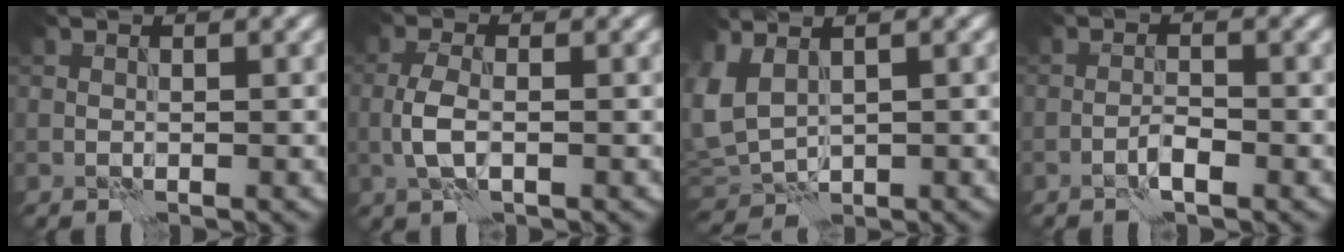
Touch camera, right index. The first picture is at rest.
{"total": 2.7, "force": [-0.5, 1.2, 2.3], "torque": [-0.054, 0.004, -0.015]}
{"total": 3.4, "force": [0.7, 2.1, 2.6], "torque": [-0.071, 0.008, 0.014]}
{"total": 1.3, "force": [-0.8, 0.2, 1.0], "torque": [-0.019, 0.007, -0.018]}